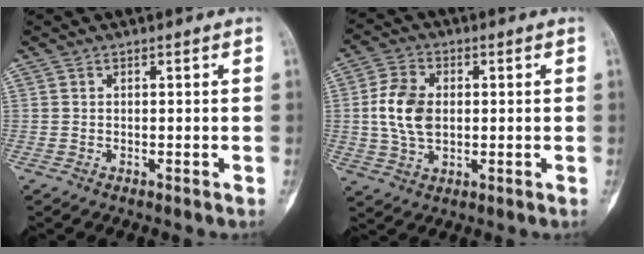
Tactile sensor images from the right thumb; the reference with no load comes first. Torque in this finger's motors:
{"motor_torque": [-0.52, 0.62, 0.87, -0.08, -0.03]}